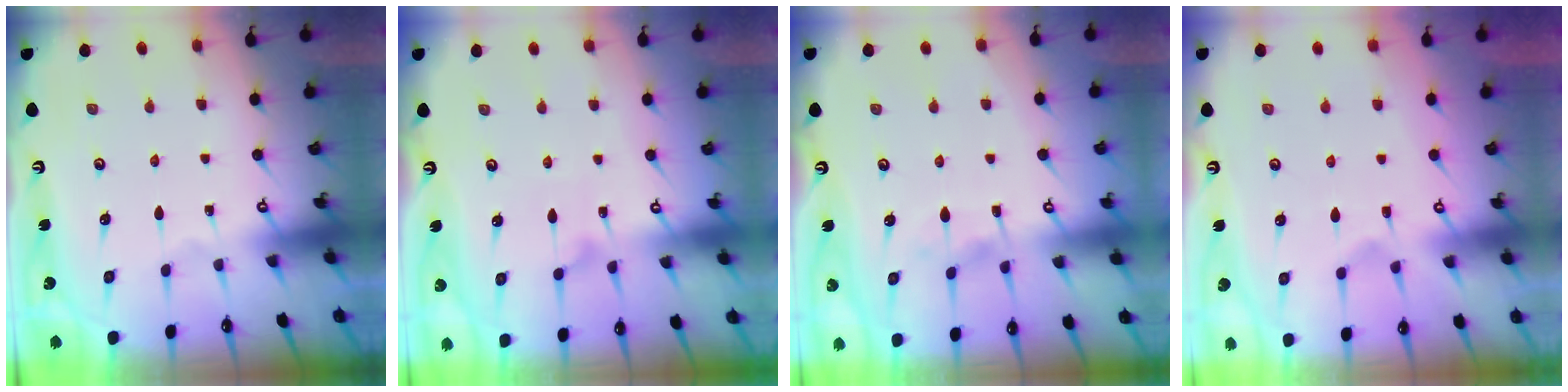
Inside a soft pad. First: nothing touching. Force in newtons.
{"total": 3.1, "press": 3.1, "slide": 0.4}
{"total": 3.7, "press": 3.7, "slide": 0.4}
{"total": 2.4, "press": 2.0, "slide": 1.2}